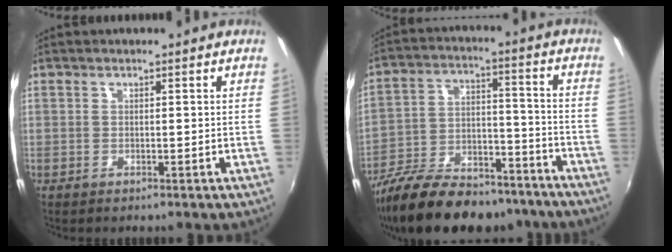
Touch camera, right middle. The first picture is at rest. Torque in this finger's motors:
{"motor_torque": [1.04, -1.10, 0.25, 0.15]}